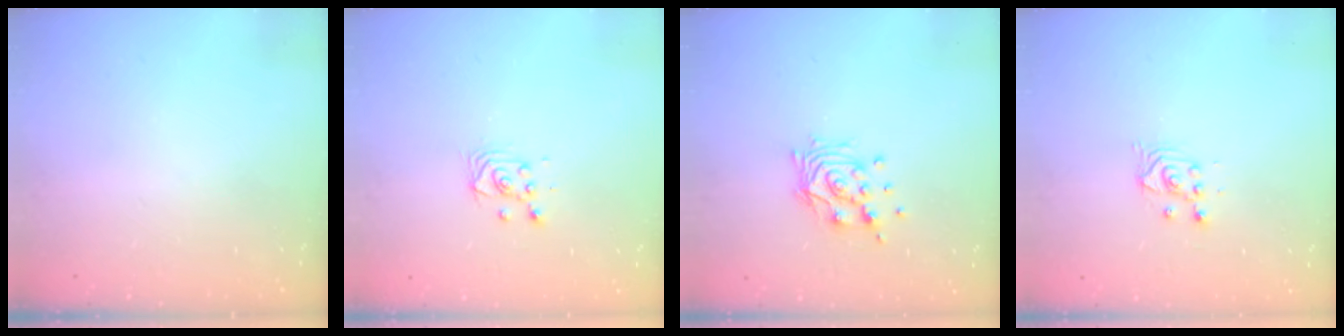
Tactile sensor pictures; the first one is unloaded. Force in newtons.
{"total": 3.3, "press": 3.2, "slide": 0.6}
{"total": 11.1, "press": 11.0, "slide": 0.9}
{"total": 2.5, "press": 2.5, "slide": 0.2}